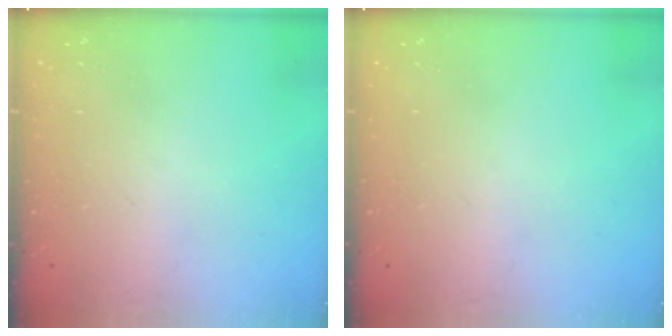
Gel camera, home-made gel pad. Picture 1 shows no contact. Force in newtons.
{"total": 0.0}